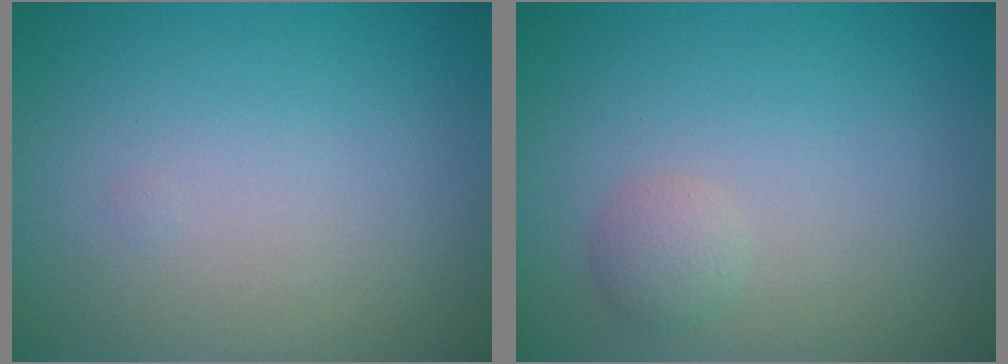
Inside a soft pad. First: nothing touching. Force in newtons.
{"total": 1.3, "press": 1.3, "slide": 0.1}